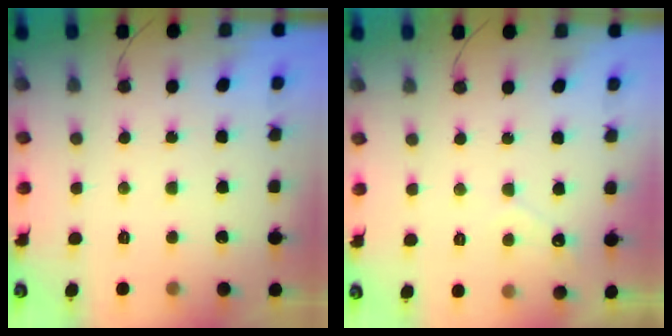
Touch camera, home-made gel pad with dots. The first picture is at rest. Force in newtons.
{"total": 2.5, "press": 2.5, "slide": 0.0}